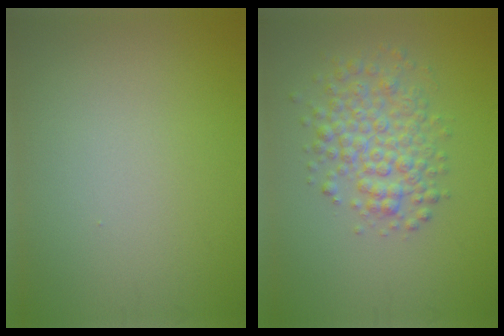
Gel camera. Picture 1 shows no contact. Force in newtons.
{"total": 4.4, "press": 4.4, "slide": 0.1}